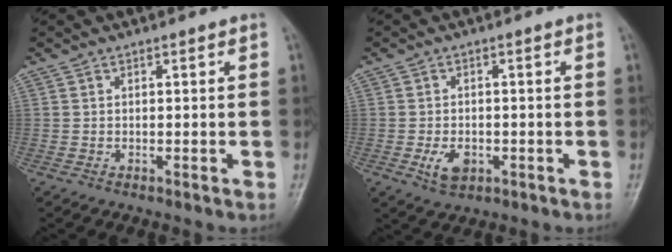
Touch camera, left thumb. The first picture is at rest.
{"total": 4.4, "force": [-1.5, 2.8, 3.1], "torque": [-0.051, 0.003, -0.021]}